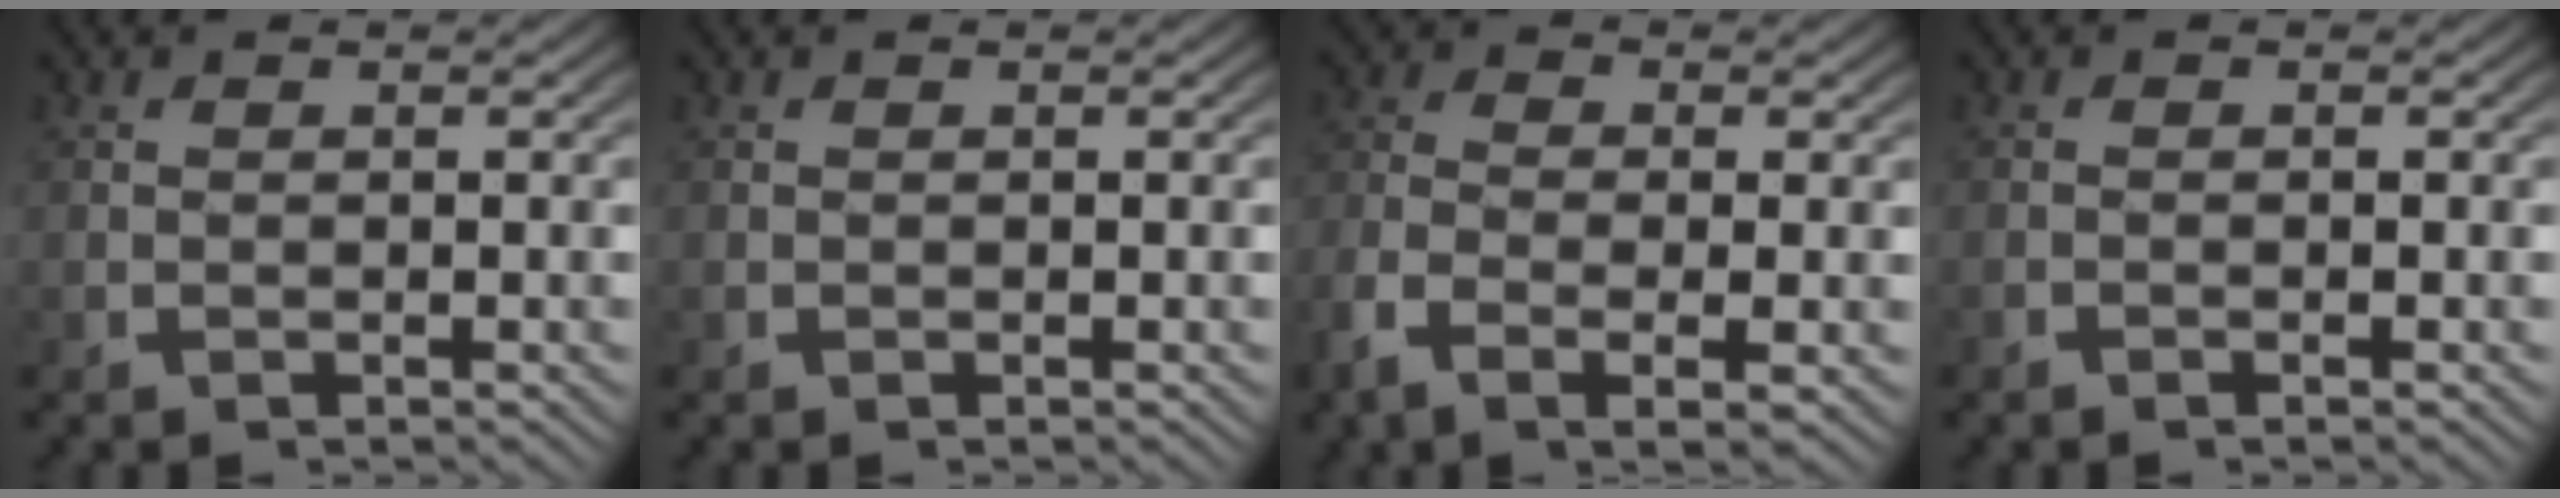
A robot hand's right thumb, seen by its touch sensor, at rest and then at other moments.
{"total": 0.0}
{"total": 4.8, "force": [-1.4, 2.2, 4.0], "torque": [-0.099, -0.013, -0.022]}
{"total": 0.6, "force": [-0.4, -0.1, 0.4], "torque": [-0.006, 0.004, -0.011]}